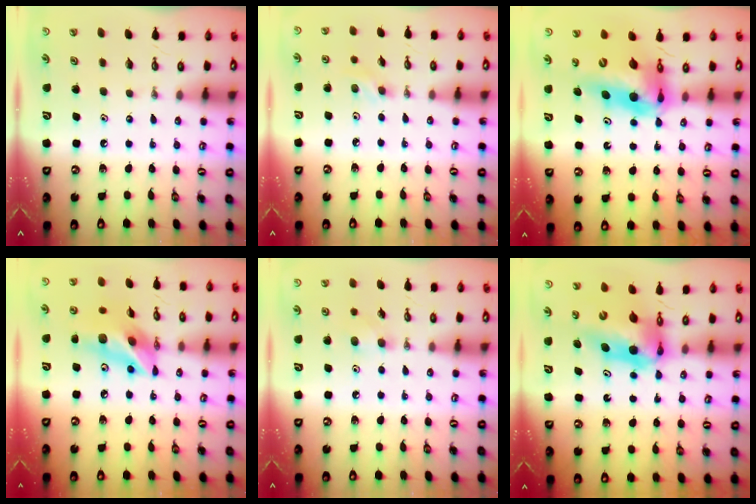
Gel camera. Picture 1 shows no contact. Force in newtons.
{"total": 3.4, "press": 3.3, "slide": 0.8}
{"total": 15.5, "press": 15.0, "slide": 4.0}
{"total": 15.4, "press": 15.0, "slide": 3.5}
{"total": 7.2, "press": 7.1, "slide": 0.9}
{"total": 8.2, "press": 8.1, "slide": 0.8}